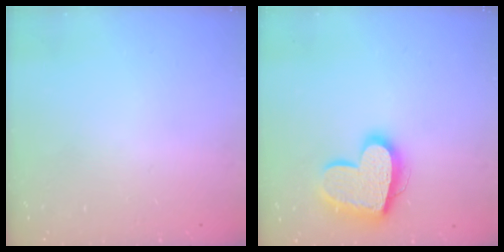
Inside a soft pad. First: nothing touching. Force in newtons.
{"total": 19.3, "press": 19.2, "slide": 1.5}